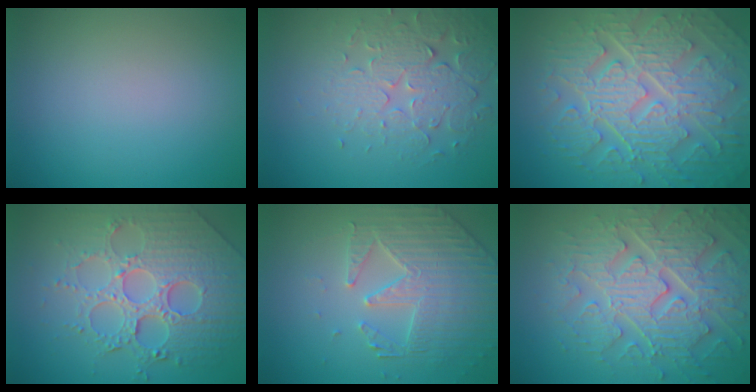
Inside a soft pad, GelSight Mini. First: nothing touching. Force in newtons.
{"total": 4.2, "press": 3.9, "slide": 1.5}
{"total": 10.3, "press": 6.9, "slide": 7.7}
{"total": 8.2, "press": 5.9, "slide": 5.6}
{"total": 4.2, "press": 3.9, "slide": 1.6}
{"total": 7.8, "press": 6.3, "slide": 4.6}